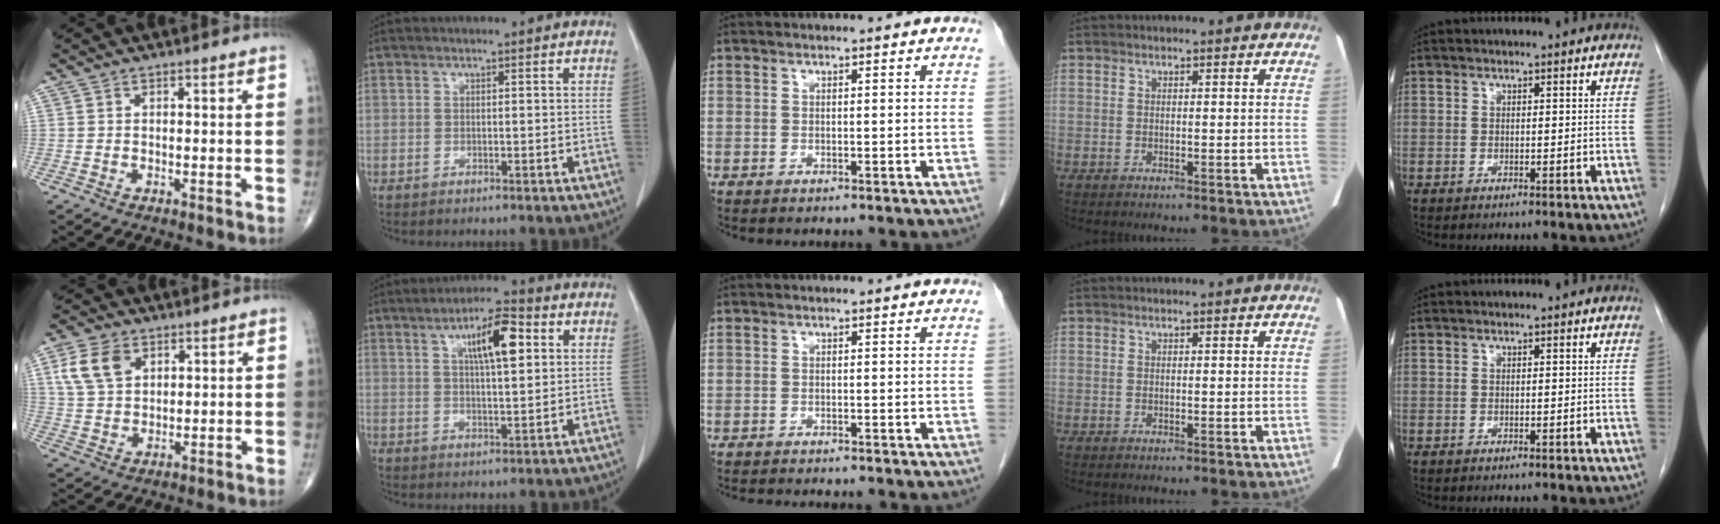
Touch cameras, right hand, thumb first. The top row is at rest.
{"thumb": {"total": 8.3, "force": [3.5, 5.6, 5.1], "torque": [-0.090, -0.006, 0.070]}, "index": {"total": 8.7, "force": [3.0, 1.9, 7.9], "torque": [-0.135, 0.012, 0.049]}, "middle": {"total": 3.5, "force": [-3.2, 0.2, 1.4], "torque": [-0.021, -0.008, -0.044]}}